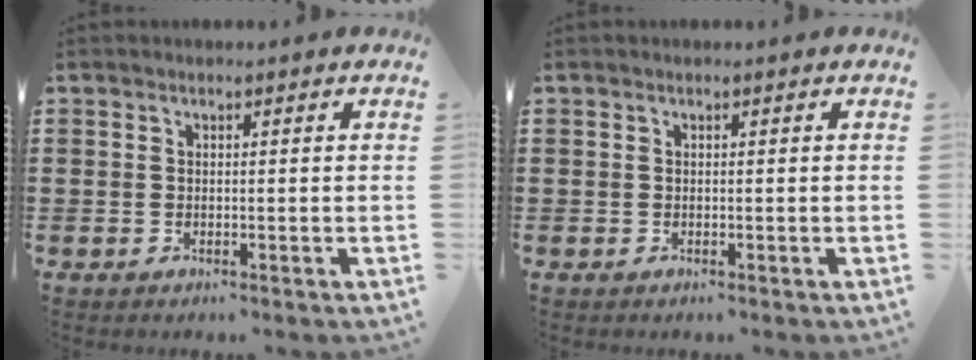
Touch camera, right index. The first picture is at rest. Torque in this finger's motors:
{"motor_torque": [0.14, 1.70, 0.00, -0.01]}